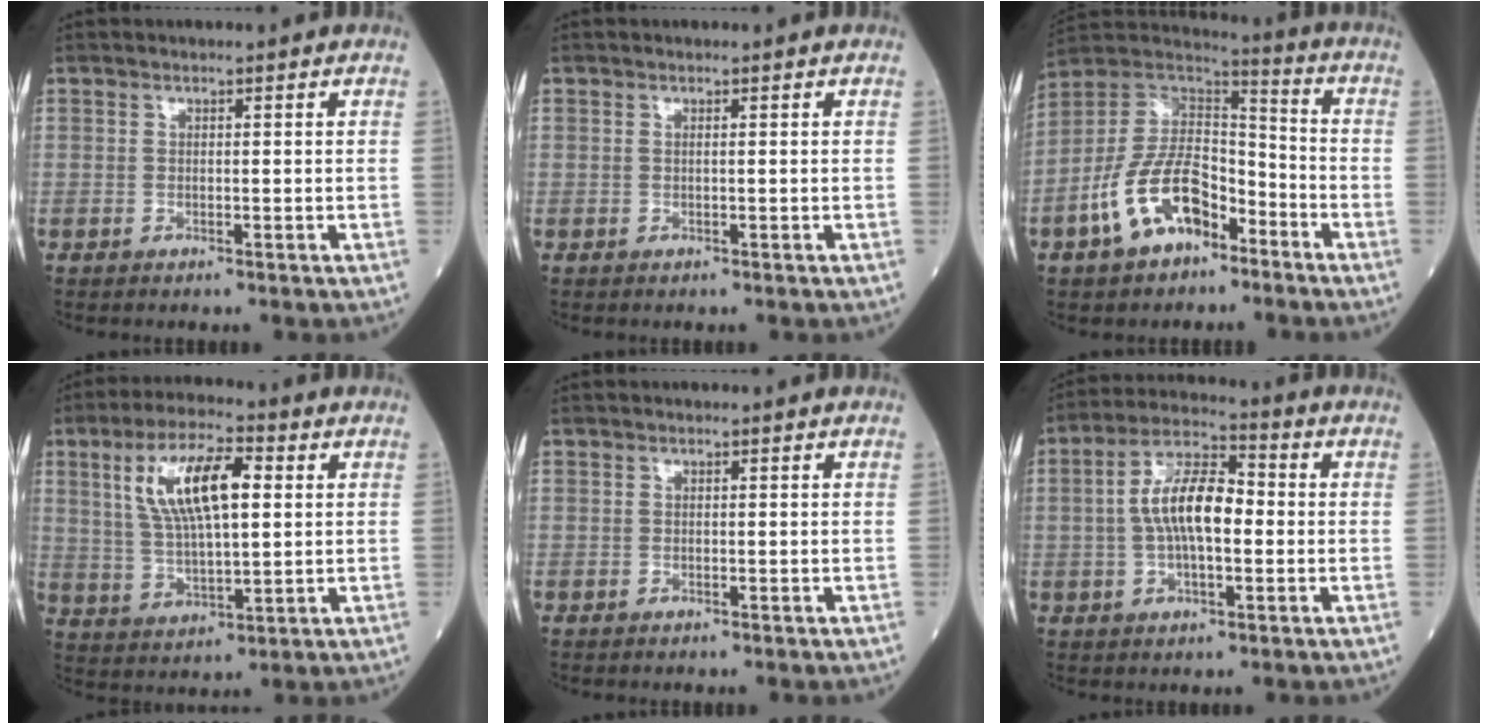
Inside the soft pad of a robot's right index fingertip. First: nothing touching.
{"total": 0.0}
{"total": 13.8, "force": [-6.9, 7.2, 9.4], "torque": [-0.199, 0.020, -0.126]}
{"total": 12.4, "force": [3.5, 3.6, 11.3], "torque": [-0.223, 0.016, 0.066]}
{"total": 0.0}
{"total": 10.0, "force": [-0.1, 3.6, 9.3], "torque": [-0.183, 0.020, -0.009]}